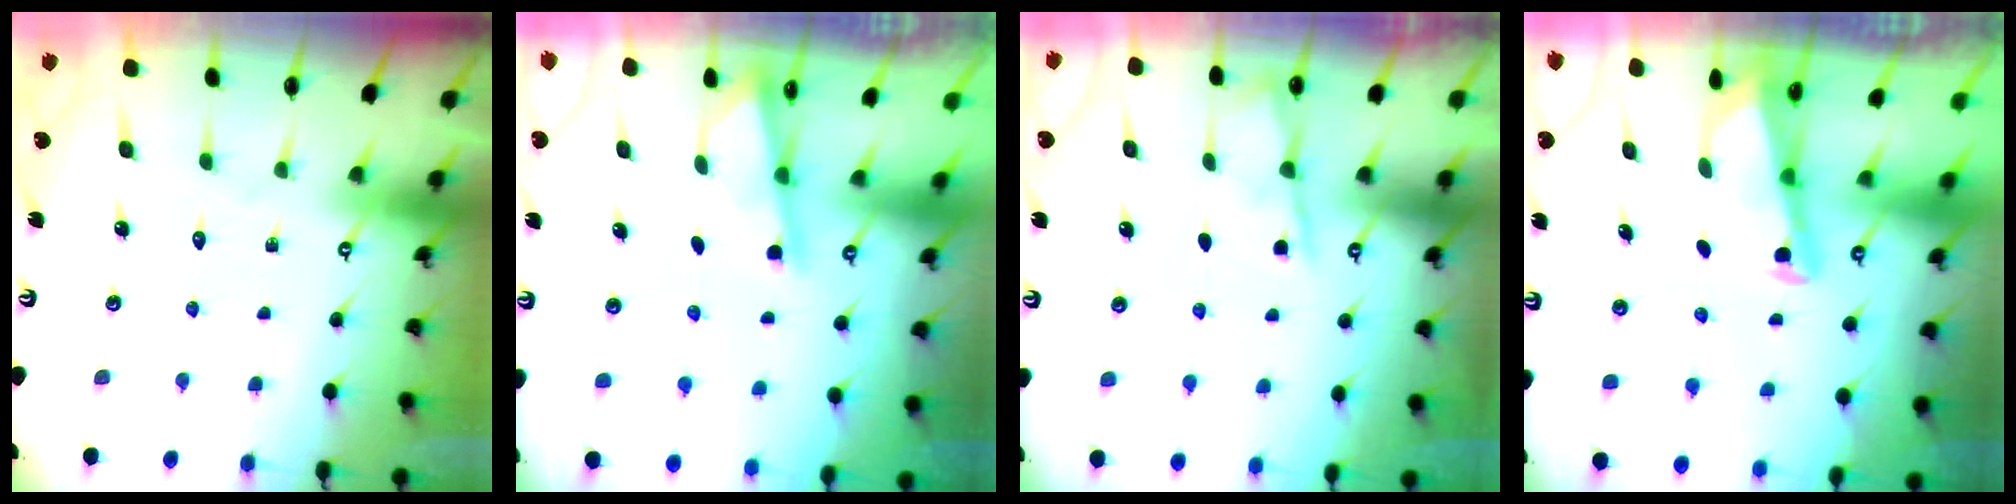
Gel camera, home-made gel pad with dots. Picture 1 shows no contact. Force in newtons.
{"total": 2.0, "press": 2.0, "slide": 0.4}
{"total": 4.8, "press": 4.8, "slide": 0.4}
{"total": 3.0, "press": 3.0, "slide": 0.4}